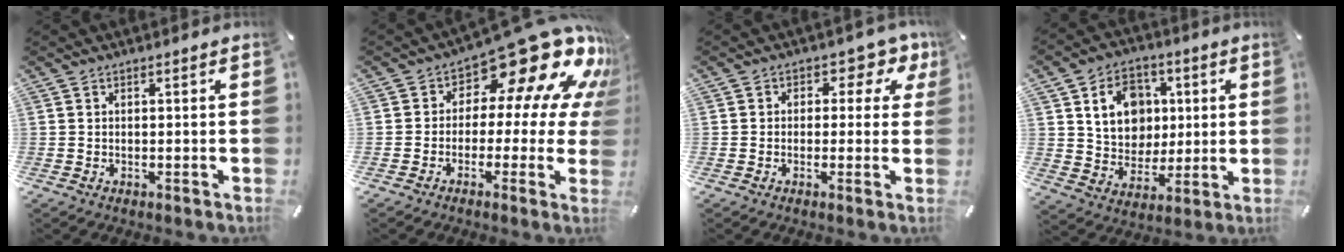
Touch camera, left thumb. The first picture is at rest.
{"total": 17.9, "force": [11.0, 8.0, 11.7], "torque": [-0.166, -0.088, 0.182]}
{"total": 4.8, "force": [0.6, 3.6, 3.0], "torque": [-0.037, -0.006, 0.003]}
{"total": 13.2, "force": [3.5, 11.3, 5.9], "torque": [-0.091, 0.002, 0.072]}